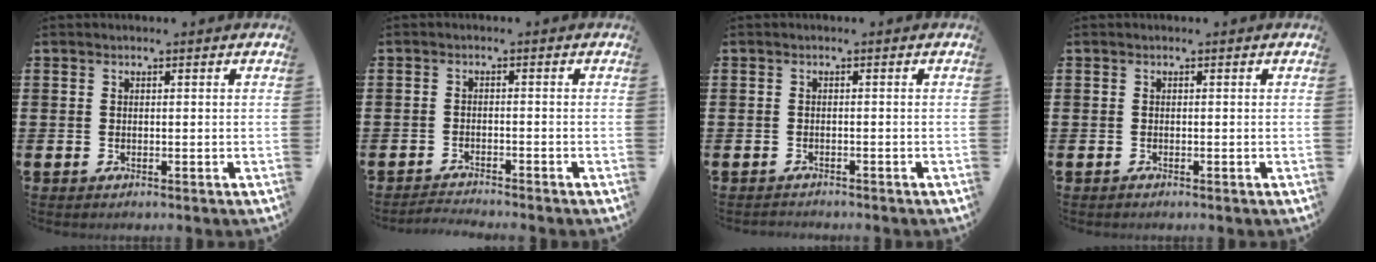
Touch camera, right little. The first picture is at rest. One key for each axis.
{"total": 1.6, "fx": -1.6, "fy": -0.1, "fz": -0.1, "tx": -0.006, "ty": 0.002, "tz": -0.029}
{"total": 0.7, "fx": -0.6, "fy": 0.0, "fz": -0.1, "tx": -0.001, "ty": -0.001, "tz": -0.014}
{"total": 0.0}